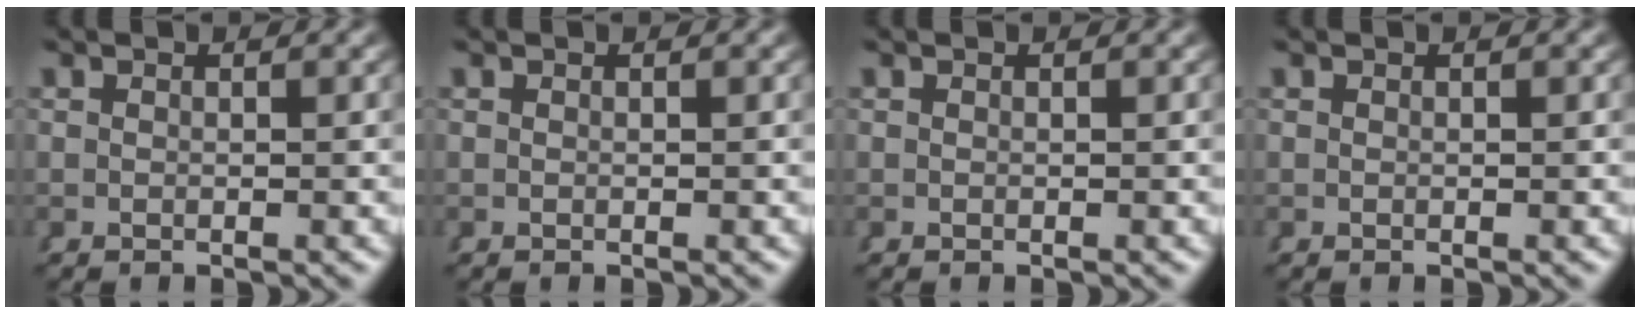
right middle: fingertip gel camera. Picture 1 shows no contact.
{"total": 0.0}
{"total": 0.0}
{"total": 0.0}